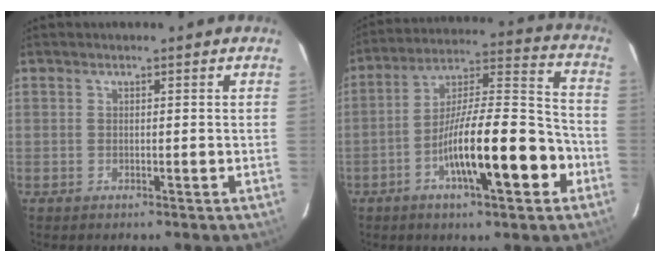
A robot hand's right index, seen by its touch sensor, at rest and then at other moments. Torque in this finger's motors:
{"motor_torque": [1.51, -0.63, 1.05, 0.21]}